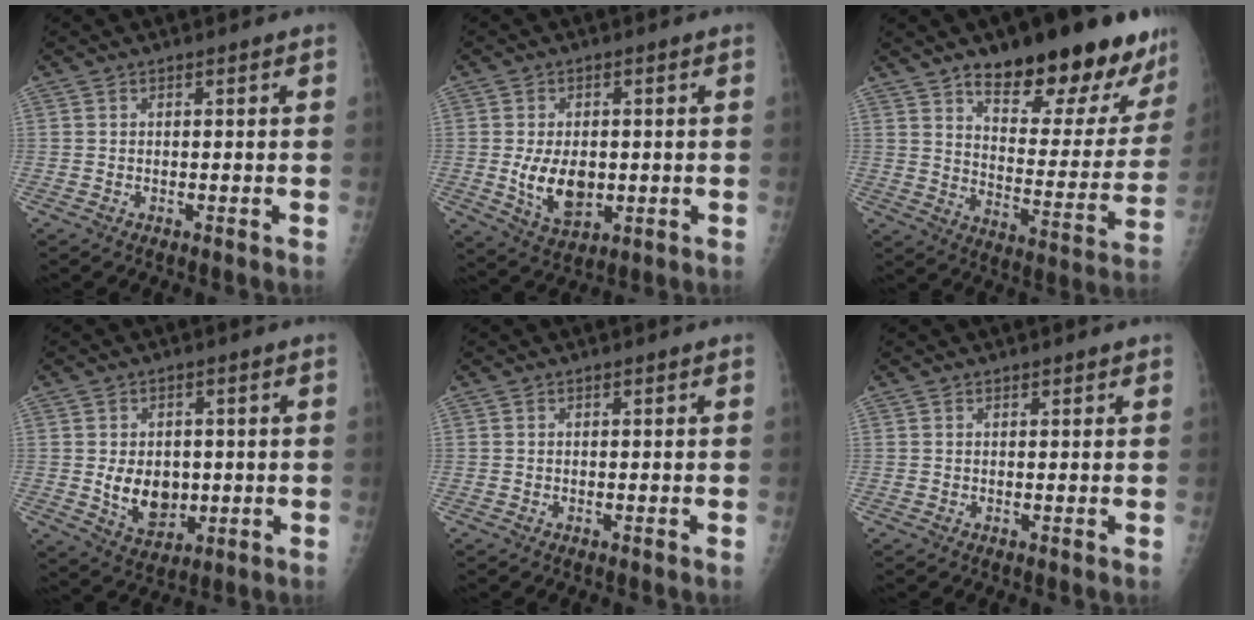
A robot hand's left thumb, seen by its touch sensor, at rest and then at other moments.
{"total": 8.9, "force": [-0.7, 5.7, 6.9], "torque": [-0.102, -0.013, 0.000]}
{"total": 24.6, "force": [17.2, 7.9, 15.6], "torque": [-0.167, -0.088, 0.246]}
{"total": 8.6, "force": [-0.2, 6.3, 5.7], "torque": [-0.061, -0.009, 0.013]}
{"total": 0.0}
{"total": 0.8, "force": [0.6, 0.4, 0.2], "torque": [0.002, -0.004, 0.006]}